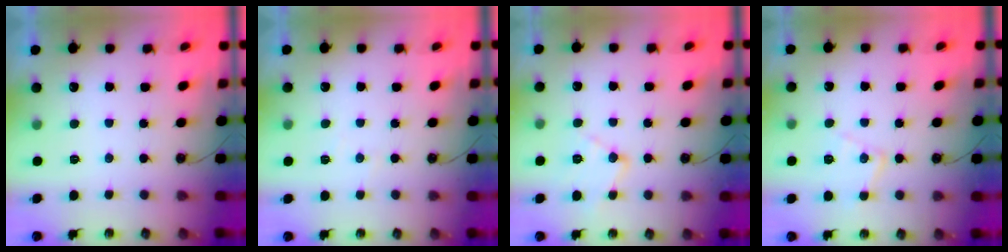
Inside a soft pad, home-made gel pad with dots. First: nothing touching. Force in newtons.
{"total": 3.5, "press": 3.5, "slide": 0.3}
{"total": 11.2, "press": 11.1, "slide": 0.8}
{"total": 9.7, "press": 9.7, "slide": 0.7}